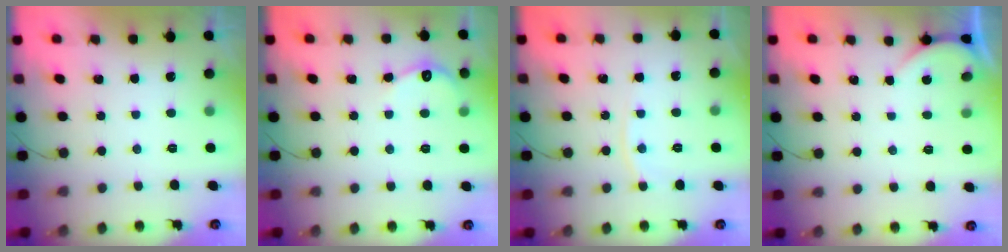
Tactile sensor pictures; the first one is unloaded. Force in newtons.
{"total": 3.9, "press": 3.9, "slide": 0.4}
{"total": 3.9, "press": 3.8, "slide": 0.6}
{"total": 1.6, "press": 1.6, "slide": 0.1}